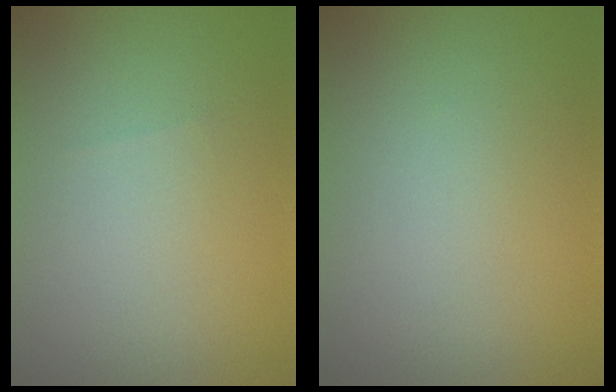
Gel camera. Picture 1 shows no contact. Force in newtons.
{"total": 0.0}